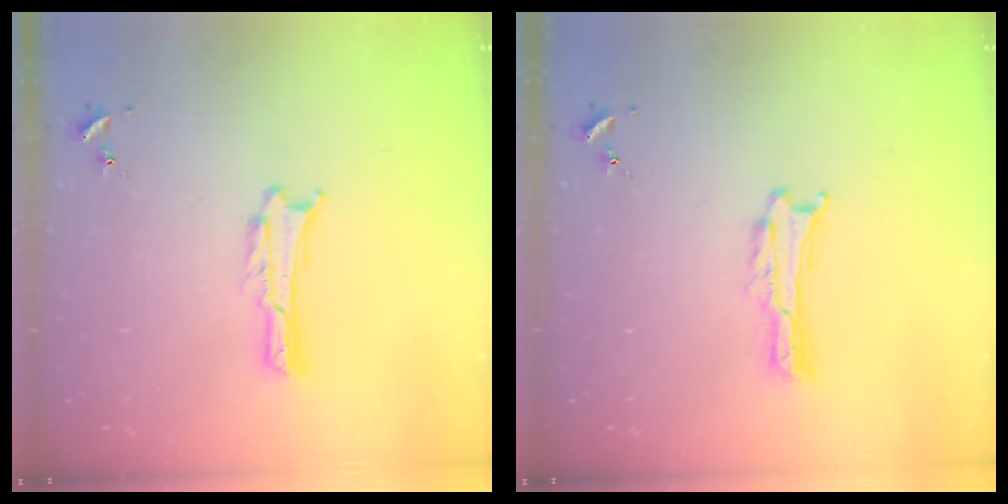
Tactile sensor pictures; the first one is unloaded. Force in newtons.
{"total": 0.0}